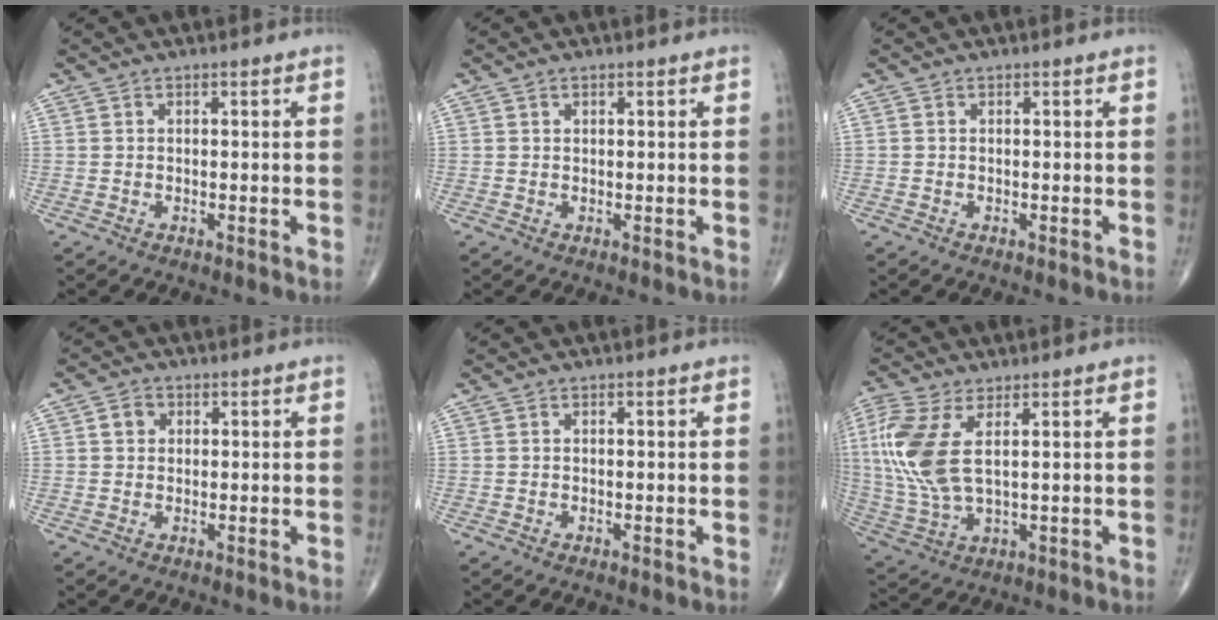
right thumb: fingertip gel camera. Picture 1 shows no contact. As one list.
[{"total": 0.7, "force": [0.4, 0.5, 0.3], "torque": [-0.002, -0.002, 0.006]}, {"total": 0.0}, {"total": 2.5, "force": [0.6, 2.2, 1.1], "torque": [-0.009, 0.002, 0.007]}, {"total": 0.0}, {"total": 13.0, "force": [3.2, 5.7, 11.3], "torque": [-0.283, -0.007, 0.072]}]